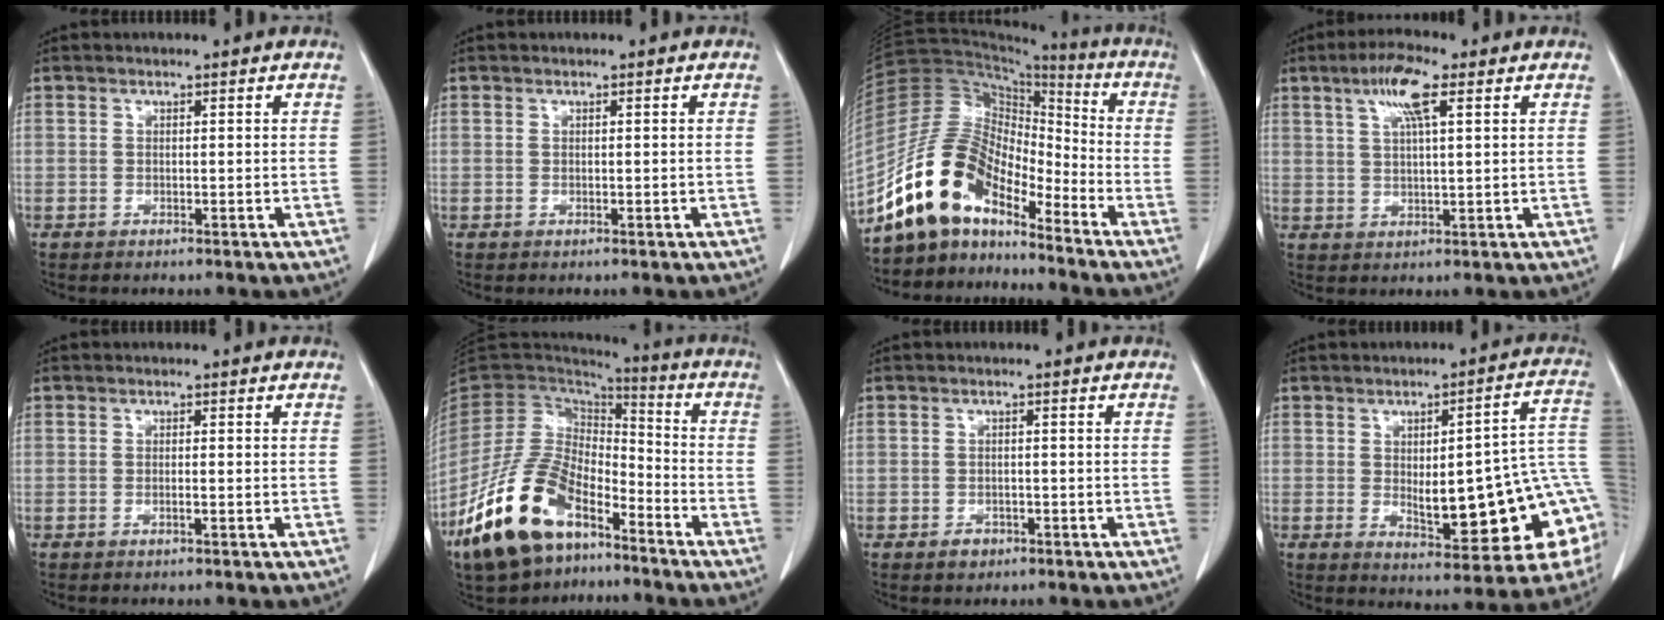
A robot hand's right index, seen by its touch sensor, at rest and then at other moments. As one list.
[{"total": 0.0}, {"total": 15.2, "force": [-11.8, 6.2, 7.4], "torque": [-0.144, 0.045, -0.223]}, {"total": 7.0, "force": [3.3, 1.5, 6.0], "torque": [-0.119, 0.011, 0.061]}, {"total": 1.1, "force": [-0.3, 0.2, 1.0], "torque": [-0.021, 0.001, -0.005]}, {"total": 18.4, "force": [-11.3, 8.5, 11.8], "torque": [-0.244, 0.002, -0.212]}, {"total": 2.6, "force": [-1.5, 2.0, 0.9], "torque": [-0.013, 0.004, -0.015]}, {"total": 20.6, "force": [-2.7, 5.5, 19.7], "torque": [-0.186, 0.027, -0.013]}]